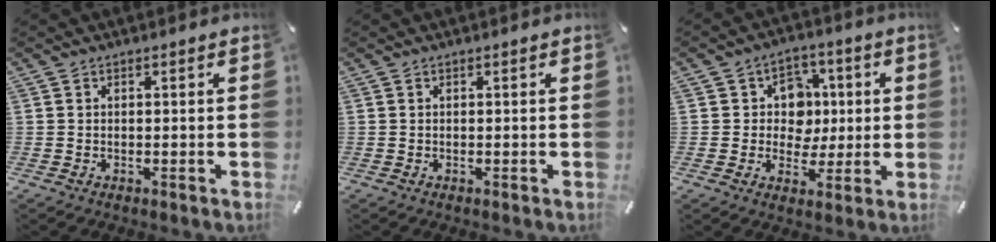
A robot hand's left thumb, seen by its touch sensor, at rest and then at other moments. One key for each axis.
{"total": 0.0}
{"total": 9.3, "fx": 1.1, "fy": 8.6, "fz": 3.5, "tx": -0.044, "ty": 0.000, "tz": 0.023}